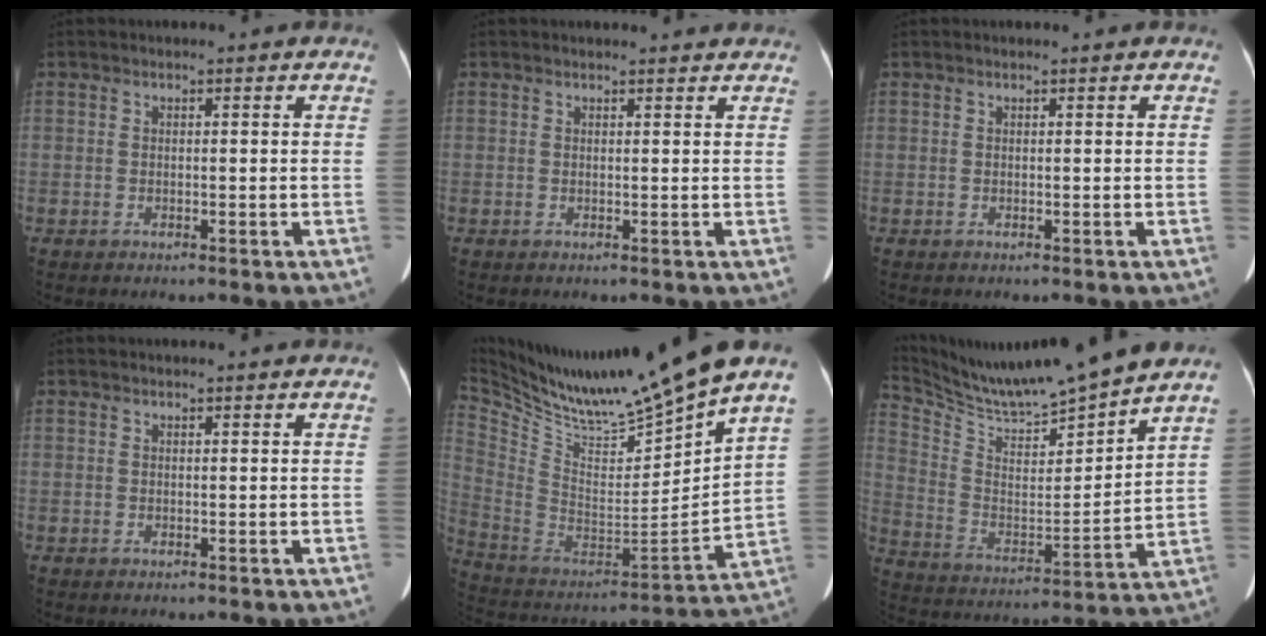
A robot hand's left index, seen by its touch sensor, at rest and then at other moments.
{"total": 3.4, "force": [3.3, 0.7, 0.6], "torque": [-0.012, 0.015, 0.033]}
{"total": 0.0}
{"total": 0.8, "force": [0.8, 0.1, 0.2], "torque": [-0.008, 0.017, 0.007]}
{"total": 21.2, "force": [18.1, -1.2, 11.0], "torque": [-0.210, -0.048, 0.320]}
{"total": 16.2, "force": [15.2, -0.9, 5.6], "torque": [-0.121, -0.020, 0.267]}